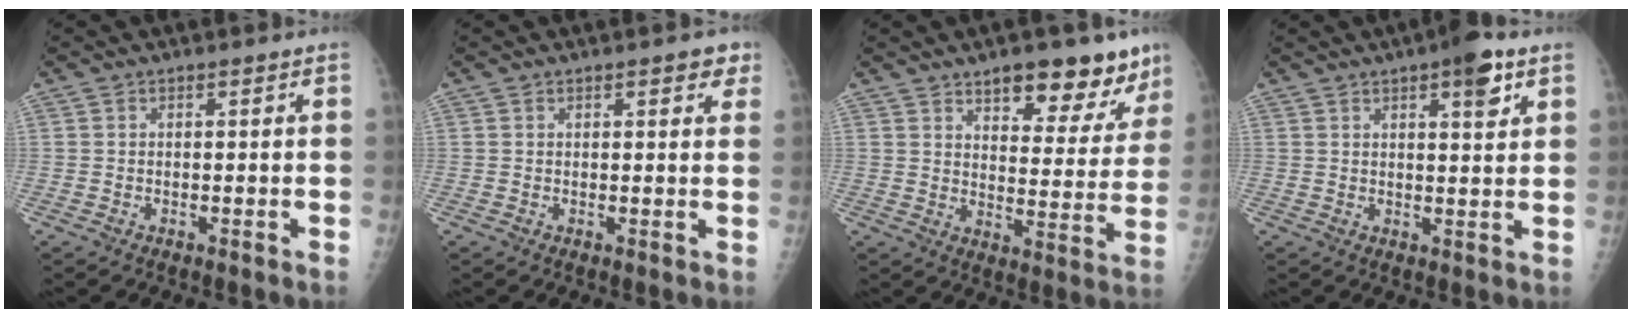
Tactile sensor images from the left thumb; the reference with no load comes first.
{"total": 3.1, "force": [1.8, 1.2, 2.2], "torque": [-0.011, -0.004, 0.017]}
{"total": 14.4, "force": [9.9, 5.8, 8.8], "torque": [-0.063, -0.060, 0.139]}
{"total": 6.9, "force": [3.7, 2.0, 5.5], "torque": [-0.065, -0.014, 0.048]}